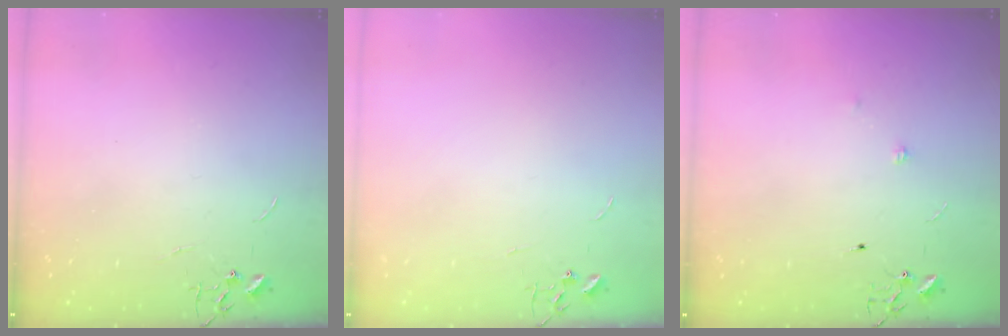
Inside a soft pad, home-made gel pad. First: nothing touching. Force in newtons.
{"total": 0.0}
{"total": 4.6, "press": 4.4, "slide": 1.0}